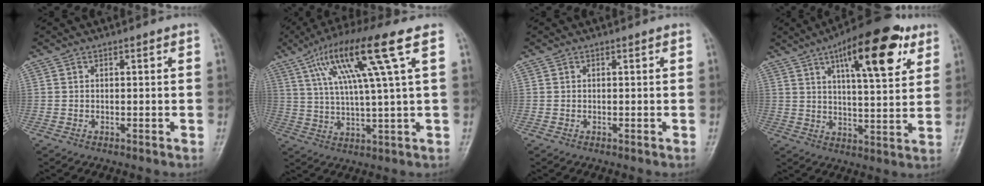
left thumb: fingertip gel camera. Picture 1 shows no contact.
{"total": 15.3, "force": [6.2, 0.8, 13.9], "torque": [-0.266, 0.001, 0.108]}
{"total": 0.0}
{"total": 17.9, "force": [8.9, 5.9, 14.4], "torque": [-0.186, -0.023, 0.130]}